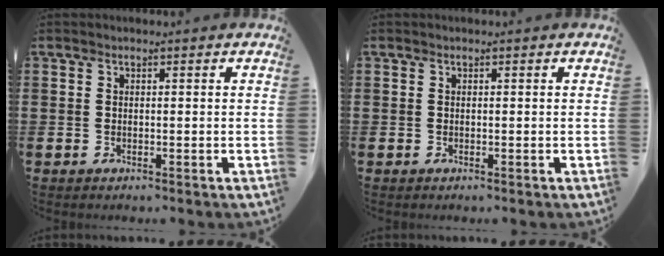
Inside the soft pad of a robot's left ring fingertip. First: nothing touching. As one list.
[{"total": 0.0}]